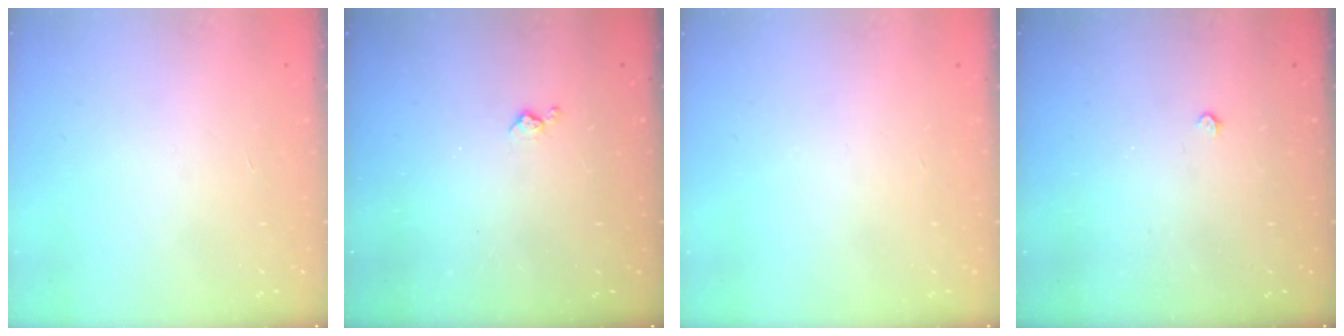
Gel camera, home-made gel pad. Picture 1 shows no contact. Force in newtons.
{"total": 3.7, "press": 3.6, "slide": 0.6}
{"total": 0.0}
{"total": 2.3, "press": 2.3, "slide": 0.4}